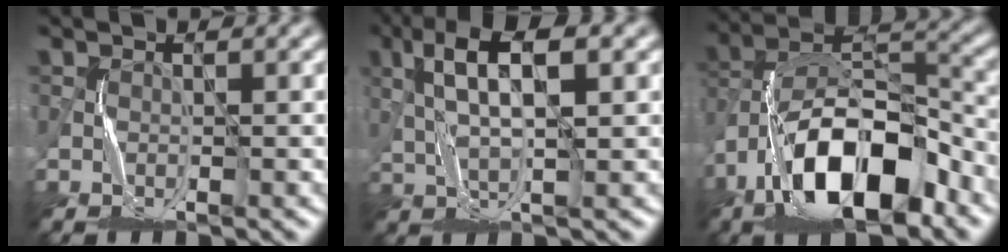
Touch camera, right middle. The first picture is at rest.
{"total": 5.4, "force": [1.8, 1.3, 4.9], "torque": [-0.098, 0.006, 0.034]}
{"total": 11.9, "force": [-6.6, 5.1, 8.5], "torque": [-0.140, 0.007, -0.123]}